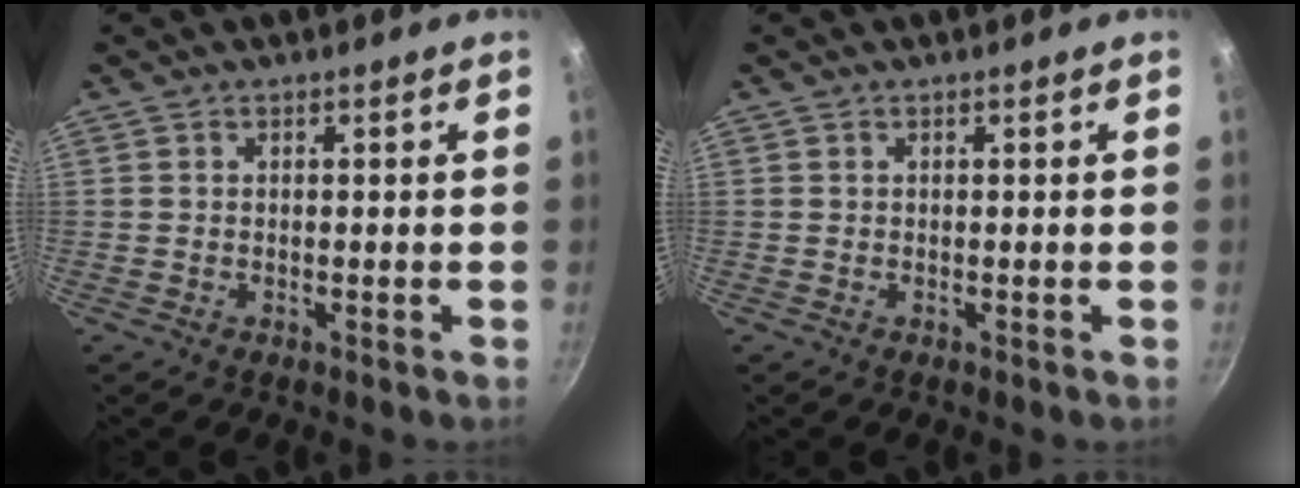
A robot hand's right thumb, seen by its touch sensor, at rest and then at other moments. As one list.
[{"total": 0.0}]